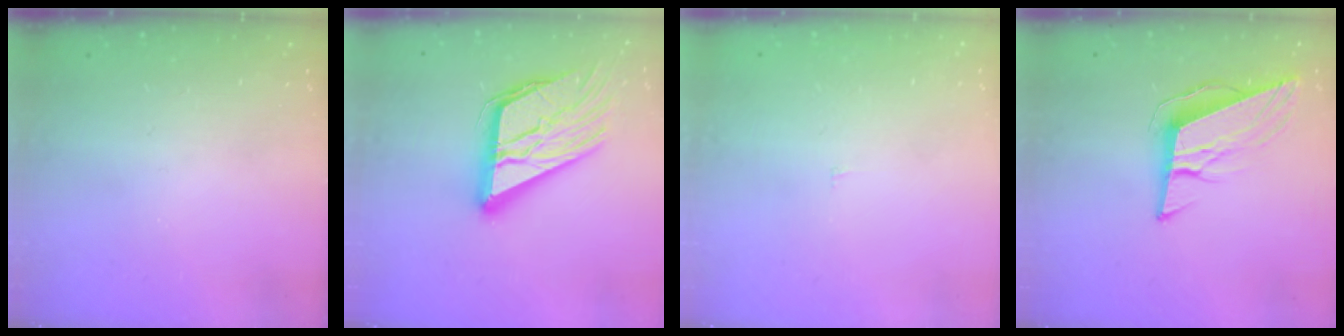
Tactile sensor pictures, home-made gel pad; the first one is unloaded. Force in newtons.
{"total": 20.2, "press": 20.1, "slide": 2.1}
{"total": 1.8, "press": 1.8, "slide": 0.1}
{"total": 10.7, "press": 10.2, "slide": 3.3}